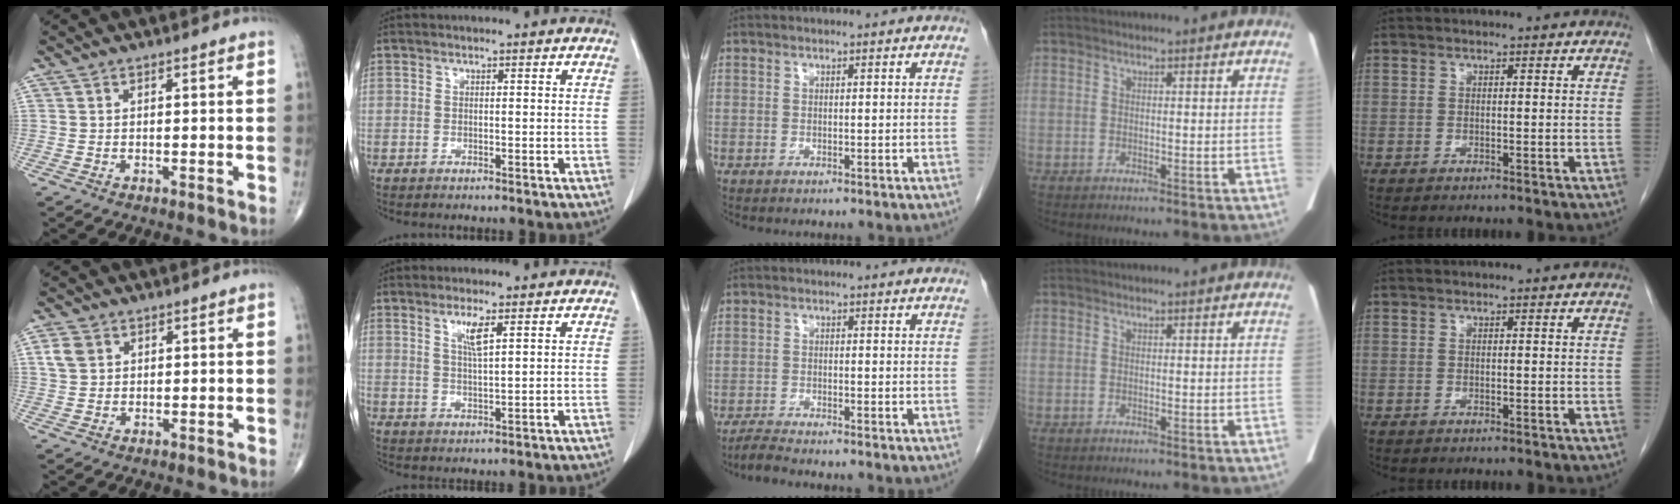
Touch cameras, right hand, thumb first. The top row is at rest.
{"thumb": {"total": 3.6, "force": [1.3, 2.8, 1.8], "torque": [-0.028, 0.003, 0.030]}, "index": {"total": 3.5, "force": [1.7, 0.1, 3.1], "torque": [-0.061, -0.003, 0.034]}, "middle": {"total": 2.3, "force": [-2.2, -0.5, 0.6], "torque": [-0.024, -0.013, -0.046]}}